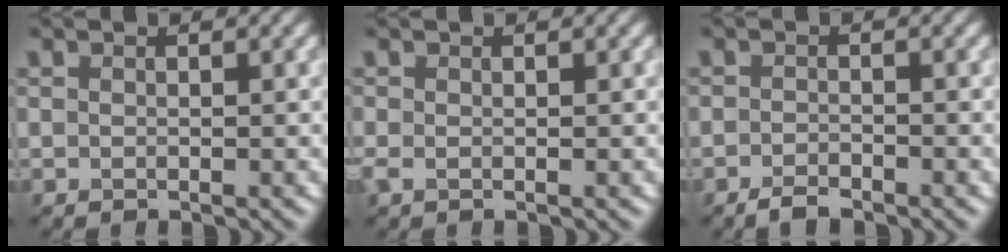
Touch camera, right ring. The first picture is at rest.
{"total": 0.7, "force": [-0.2, 0.4, 0.6], "torque": [-0.018, -0.004, -0.005]}
{"total": 1.7, "force": [-1.4, 0.5, 0.8], "torque": [-0.016, 0.001, -0.028]}